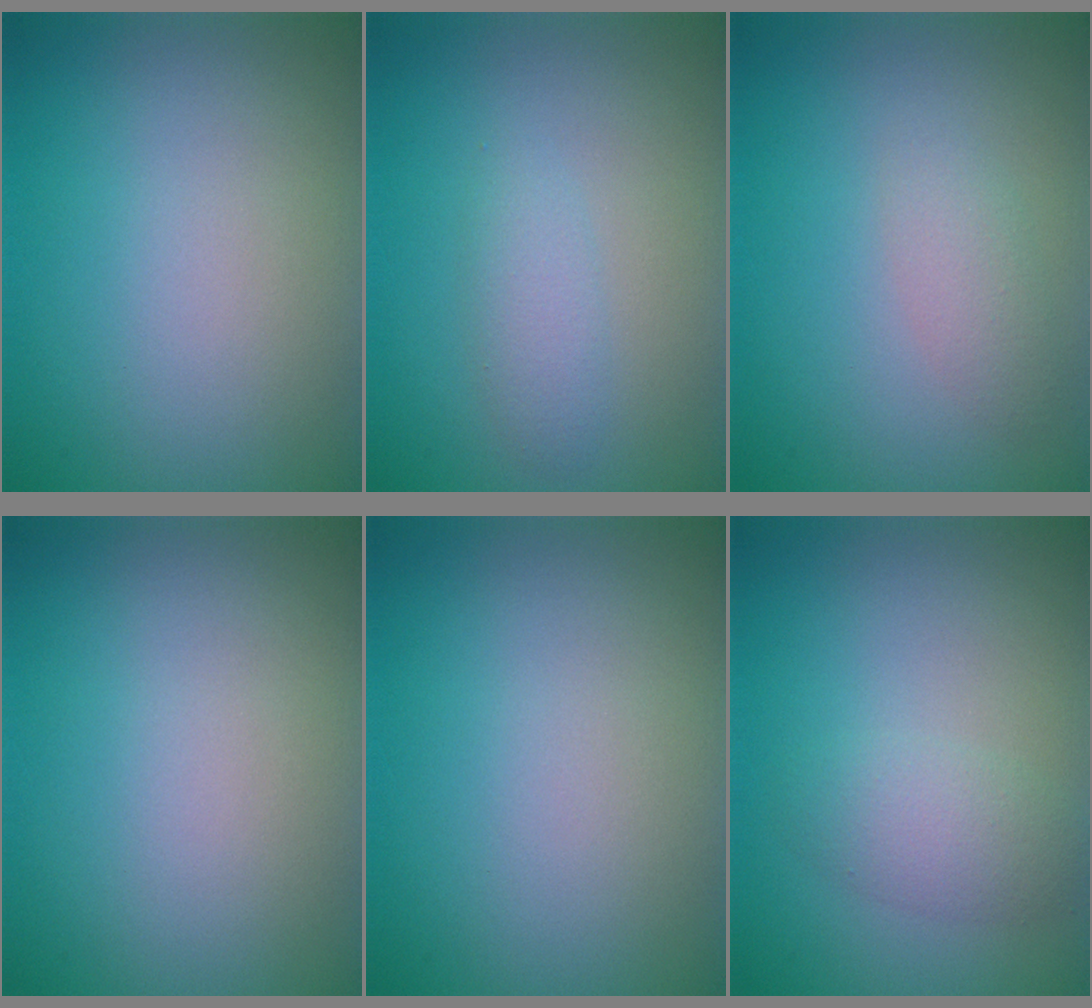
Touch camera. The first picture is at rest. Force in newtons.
{"total": 1.7, "press": 1.7, "slide": 0.0}
{"total": 1.6, "press": 1.6, "slide": 0.1}
{"total": 0.0}
{"total": 0.0}
{"total": 2.4, "press": 2.4, "slide": 0.0}